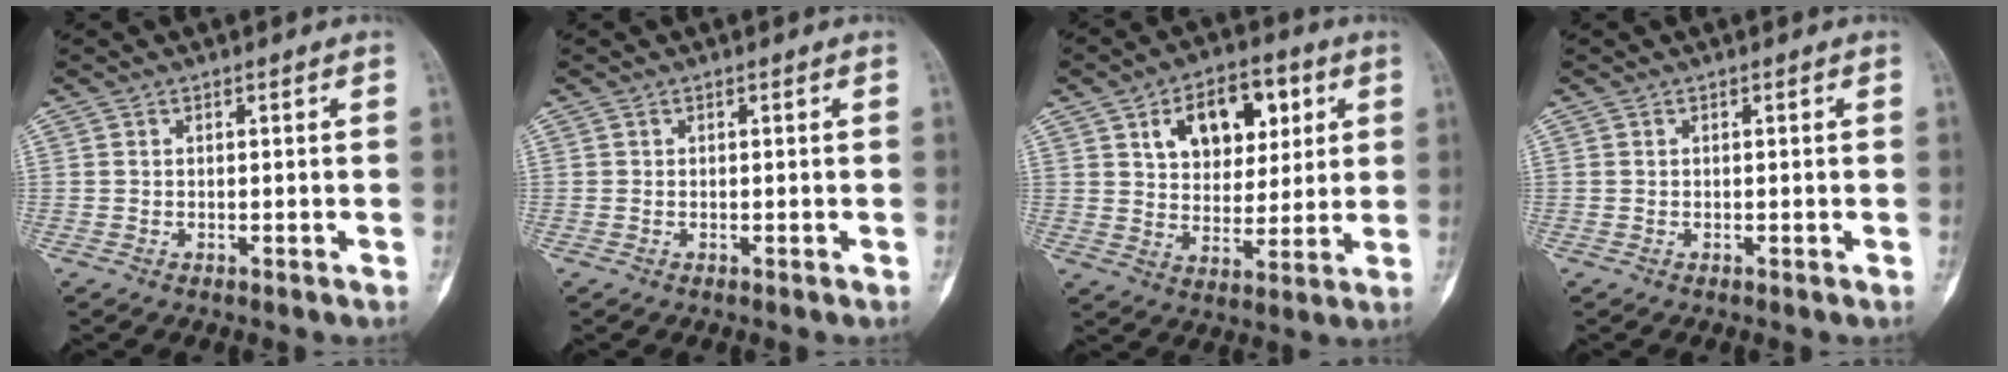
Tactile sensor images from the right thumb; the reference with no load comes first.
{"total": 0.0}
{"total": 14.1, "force": [5.4, 9.0, 9.4], "torque": [-0.089, -0.010, 0.086]}
{"total": 0.0}